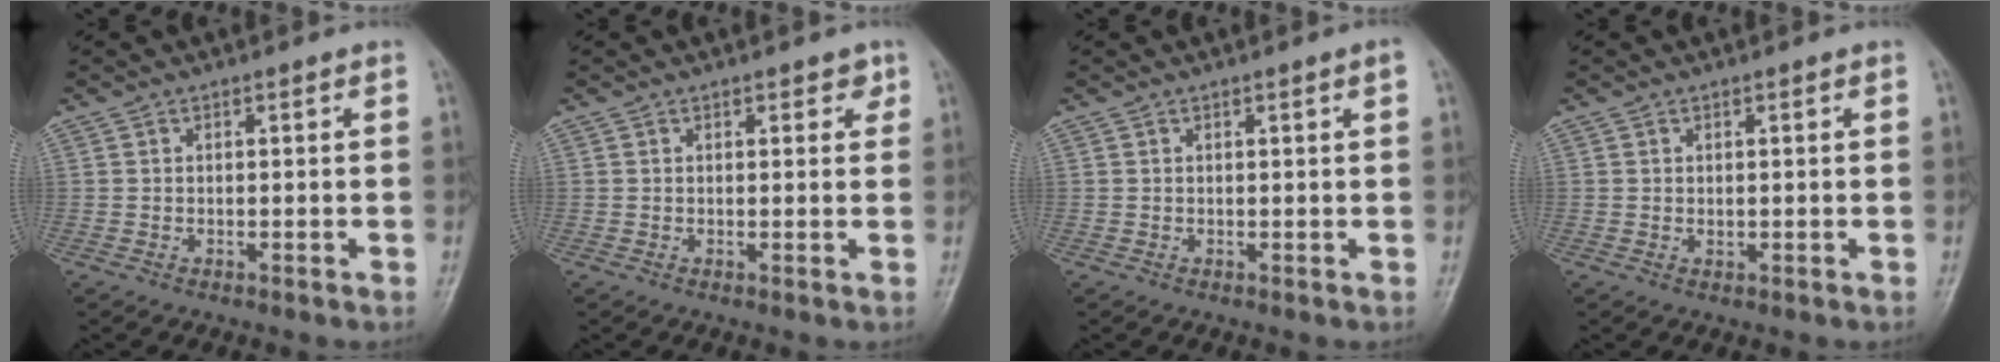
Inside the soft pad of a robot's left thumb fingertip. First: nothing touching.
{"total": 2.2, "force": [1.4, 1.2, 1.2], "torque": [0.003, -0.005, 0.015]}
{"total": 1.2, "force": [0.6, 0.0, 1.1], "torque": [-0.017, 0.000, 0.009]}
{"total": 0.8, "force": [0.3, 0.5, 0.5], "torque": [-0.006, -0.003, 0.007]}